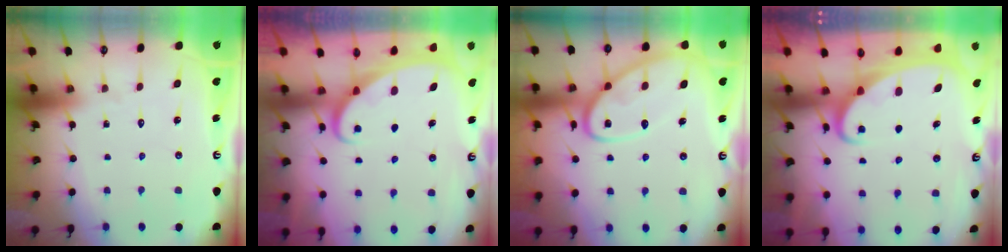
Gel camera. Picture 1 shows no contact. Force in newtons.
{"total": 2.1, "press": 2.1, "slide": 0.0}
{"total": 12.7, "press": 12.7, "slide": 1.1}
{"total": 2.9, "press": 2.9, "slide": 0.4}